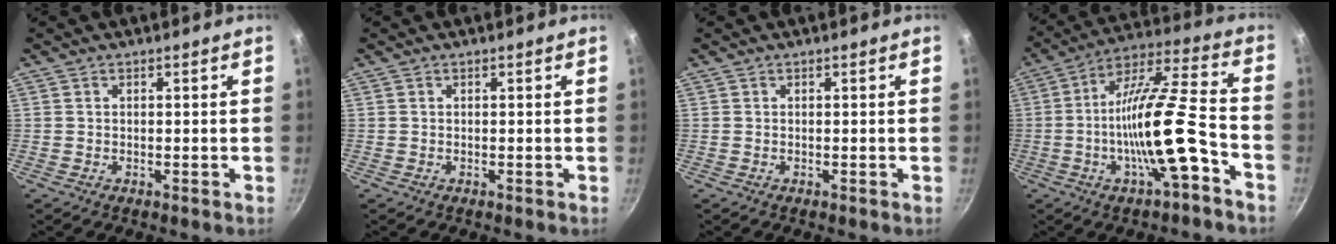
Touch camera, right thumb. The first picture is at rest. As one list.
[{"total": 0.0}, {"total": 0.0}, {"total": 17.4, "force": [-6.0, 4.0, 15.9], "torque": [-0.267, 0.042, -0.112]}]